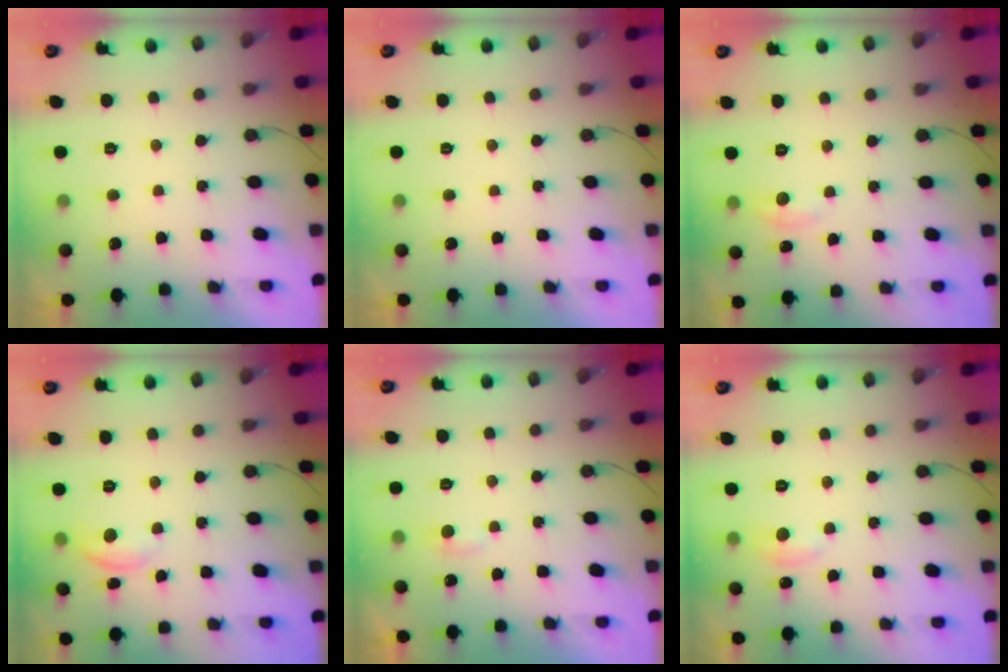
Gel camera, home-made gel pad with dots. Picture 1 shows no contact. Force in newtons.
{"total": 0.0}
{"total": 3.1, "press": 3.1, "slide": 0.4}
{"total": 5.4, "press": 5.4, "slide": 0.3}
{"total": 3.5, "press": 3.5, "slide": 0.4}
{"total": 4.1, "press": 4.0, "slide": 0.6}